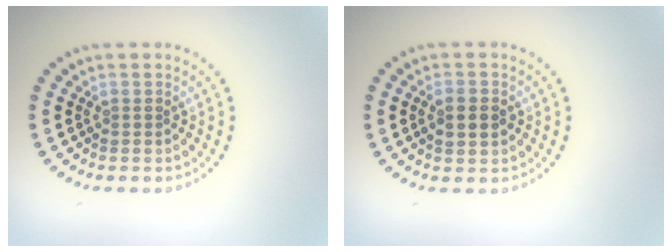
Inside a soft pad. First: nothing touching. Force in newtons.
{"total": 2.1, "press": 2.1, "slide": 0.1}